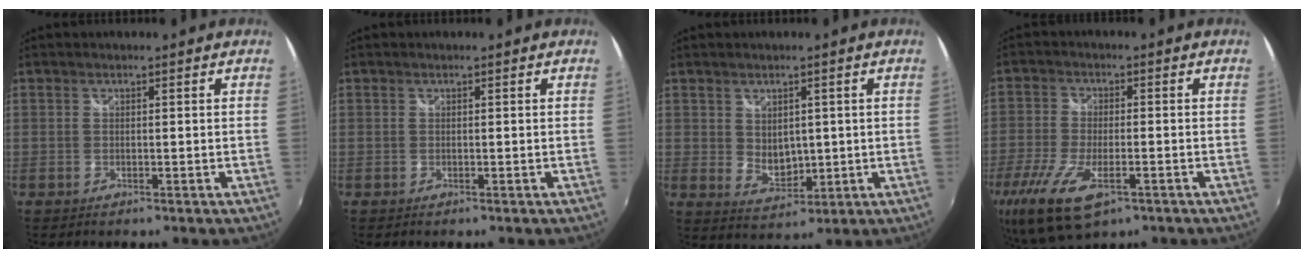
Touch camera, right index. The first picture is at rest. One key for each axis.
{"total": 0.0}
{"total": 5.1, "fx": 1.0, "fy": 3.8, "fz": 3.2, "tx": -0.049, "ty": -0.006, "tz": 0.026}
{"total": 14.7, "fx": -7.8, "fy": 6.0, "fz": 11.0, "tx": -0.242, "ty": -0.052, "tz": -0.136}